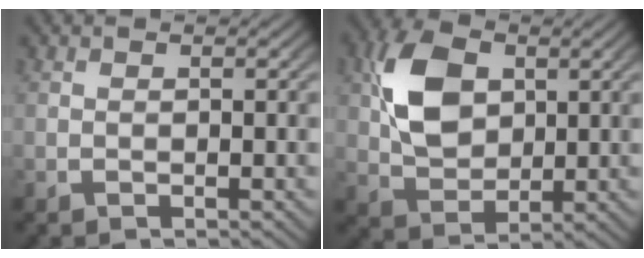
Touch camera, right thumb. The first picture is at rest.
{"total": 8.0, "force": [1.6, 5.4, 5.7], "torque": [-0.126, -0.020, 0.040]}